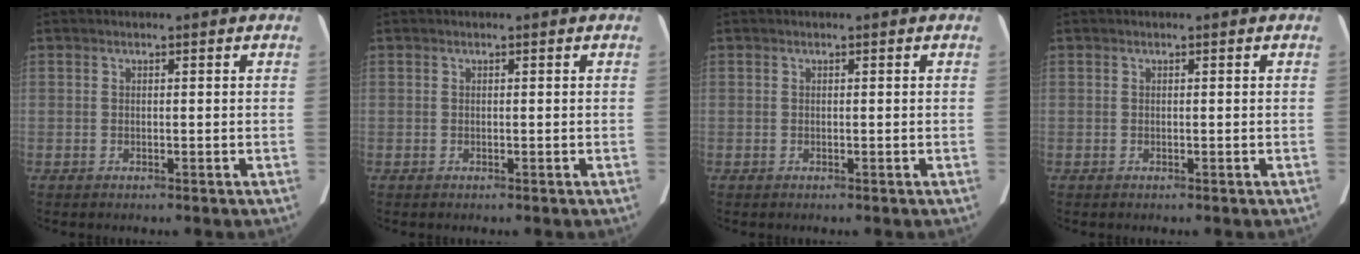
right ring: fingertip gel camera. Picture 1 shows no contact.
{"total": 0.0}
{"total": 0.0}
{"total": 0.0}